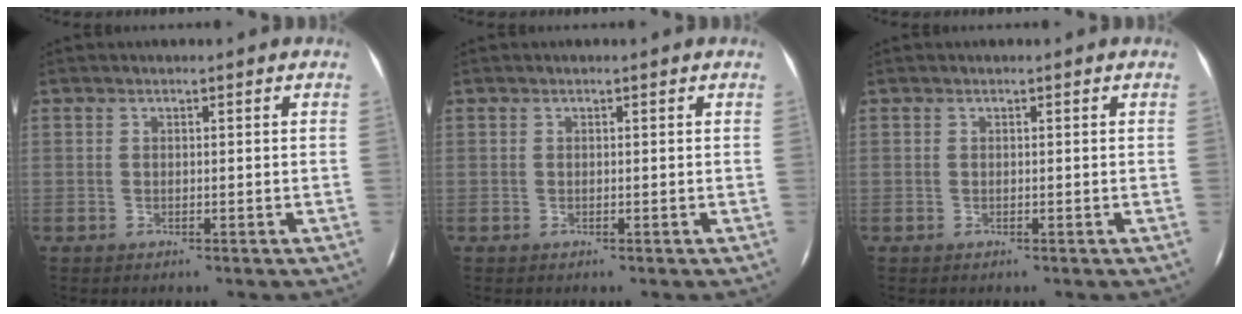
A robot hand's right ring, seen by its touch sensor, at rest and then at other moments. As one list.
[{"total": 0.0}, {"total": 0.0}]